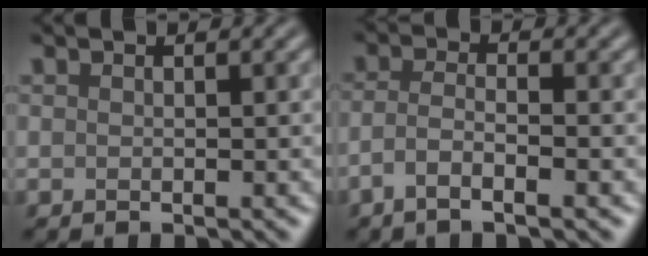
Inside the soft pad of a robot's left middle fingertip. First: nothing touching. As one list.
[{"total": 2.8, "force": [-1.5, 0.7, 2.3], "torque": [-0.044, 0.003, -0.039]}]